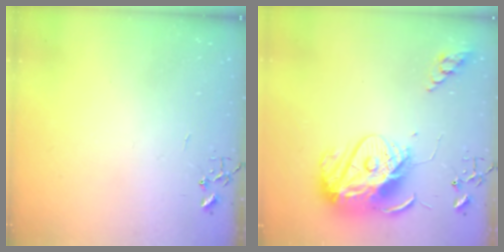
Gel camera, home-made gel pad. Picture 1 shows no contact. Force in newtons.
{"total": 16.5, "press": 16.4, "slide": 1.3}